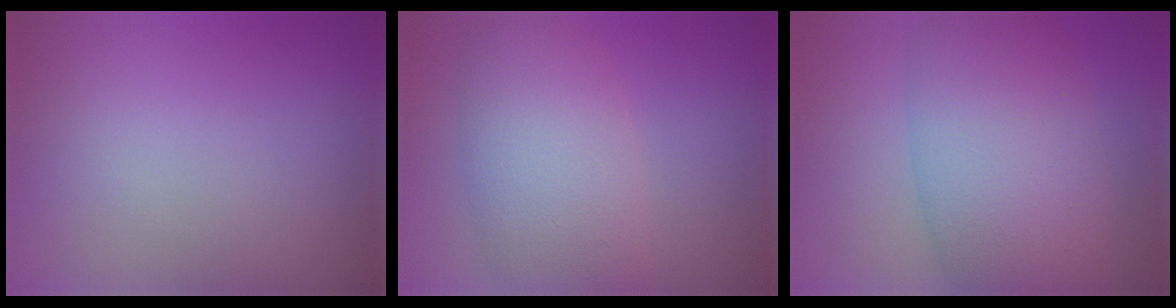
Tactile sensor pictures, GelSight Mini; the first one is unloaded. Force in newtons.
{"total": 7.8, "press": 7.8, "slide": 0.1}
{"total": 10.2, "press": 10.2, "slide": 0.3}